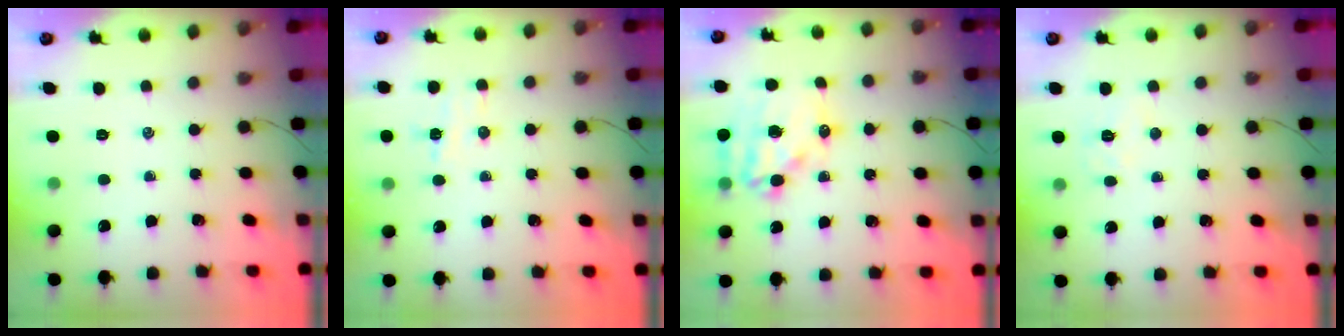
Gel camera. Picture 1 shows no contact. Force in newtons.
{"total": 6.2, "press": 6.1, "slide": 1.3}
{"total": 15.2, "press": 14.8, "slide": 3.5}
{"total": 6.1, "press": 6.0, "slide": 1.1}